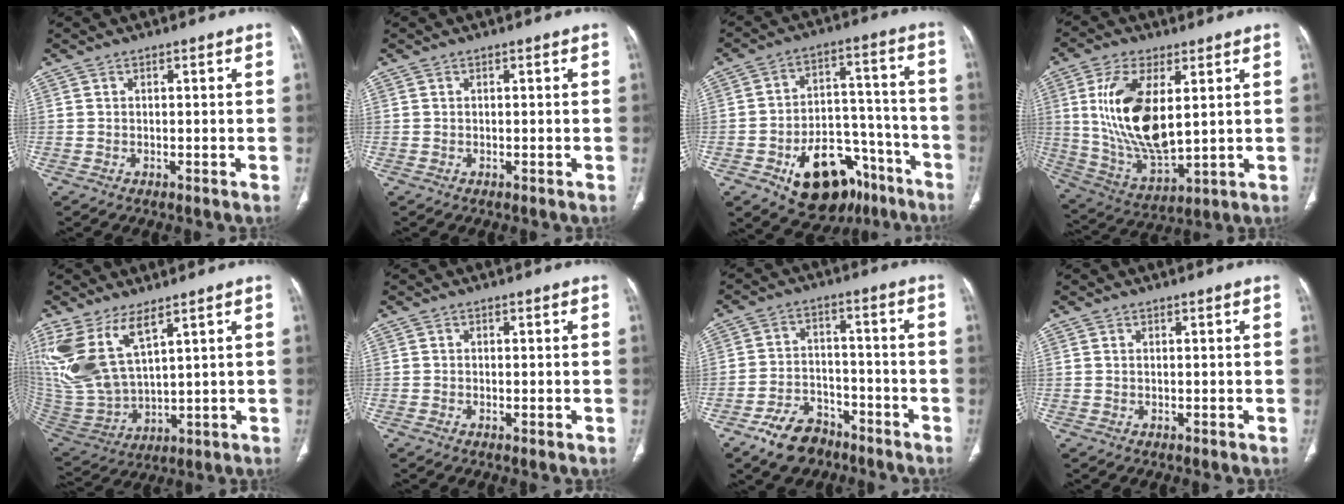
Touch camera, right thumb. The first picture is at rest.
{"total": 0.0}
{"total": 19.5, "force": [-10.7, 11.8, 11.2], "torque": [-0.121, 0.087, -0.149]}
{"total": 17.3, "force": [3.7, 8.0, 14.9], "torque": [-0.287, -0.024, 0.085]}
{"total": 15.3, "force": [8.1, 6.7, 11.1], "torque": [-0.237, -0.035, 0.188]}
{"total": 0.6, "force": [-0.2, 0.3, 0.6], "torque": [-0.011, -0.002, -0.005]}
{"total": 9.3, "force": [-6.5, 5.5, 3.7], "torque": [-0.048, 0.046, -0.113]}
{"total": 0.0}